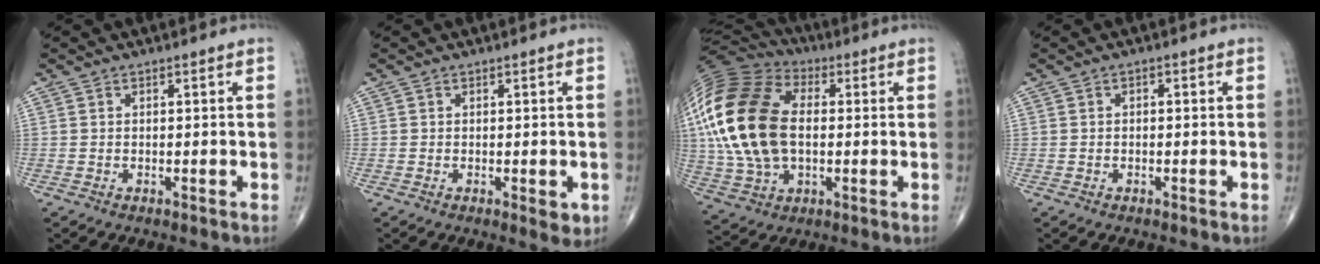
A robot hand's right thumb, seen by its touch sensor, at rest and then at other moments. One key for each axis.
{"total": 2.4, "fx": -0.7, "fy": 1.1, "fz": 2.0, "tx": -0.015, "ty": -0.002, "tz": -0.008}
{"total": 24.6, "fx": 1.6, "fy": 15.1, "fz": 19.4, "tx": -0.422, "ty": 0.006, "tz": 0.026}
{"total": 1.0, "fx": -0.1, "fy": 0.6, "fz": 0.8, "tx": -0.008, "ty": 0.007, "tz": -0.006}